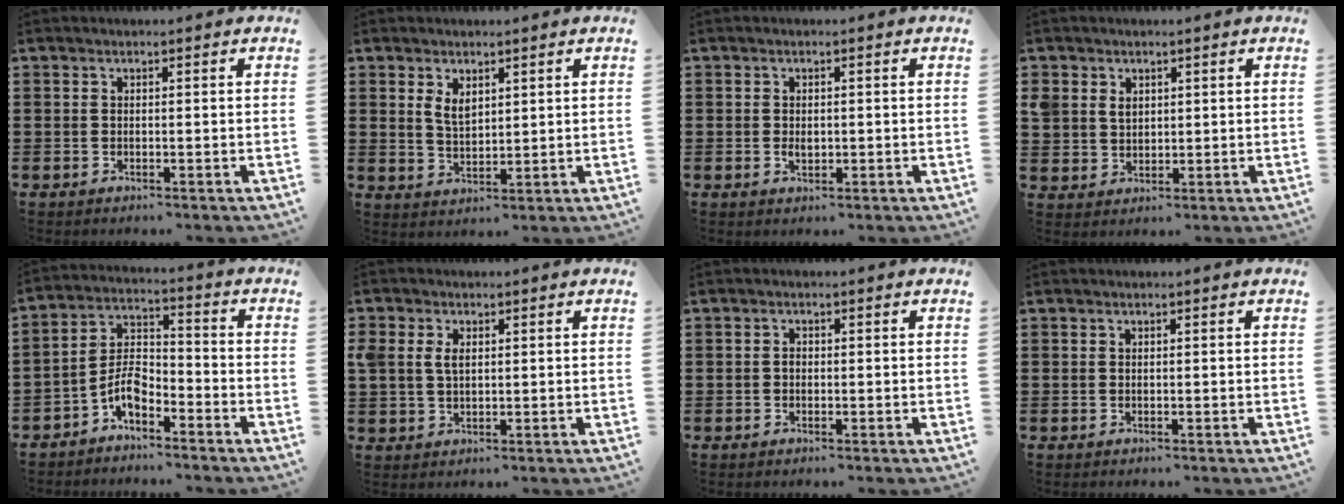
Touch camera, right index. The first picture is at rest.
{"total": 3.2, "force": [1.8, 1.7, 1.9], "torque": [-0.035, 0.002, 0.032]}
{"total": 1.4, "force": [0.0, 0.8, 1.1], "torque": [-0.022, 0.004, -0.001]}
{"total": 3.3, "force": [1.5, 2.7, 1.0], "torque": [-0.030, 0.012, 0.028]}
{"total": 5.9, "force": [-3.8, 2.6, 3.7], "torque": [-0.086, 0.007, -0.079]}
{"total": 3.1, "force": [0.9, 2.0, 2.2], "torque": [-0.057, 0.007, 0.013]}
{"total": 0.9, "force": [-0.1, 0.7, 0.6], "torque": [-0.014, 0.001, -0.003]}
{"total": 0.0}